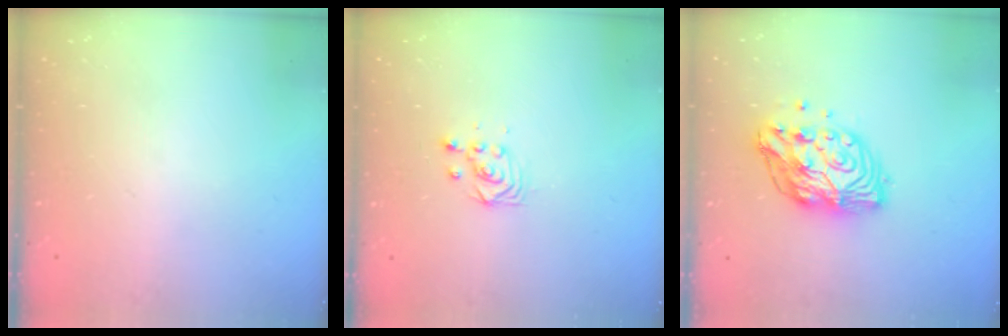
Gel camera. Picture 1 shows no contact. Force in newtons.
{"total": 3.4, "press": 3.4, "slide": 0.1}
{"total": 12.6, "press": 12.6, "slide": 1.1}